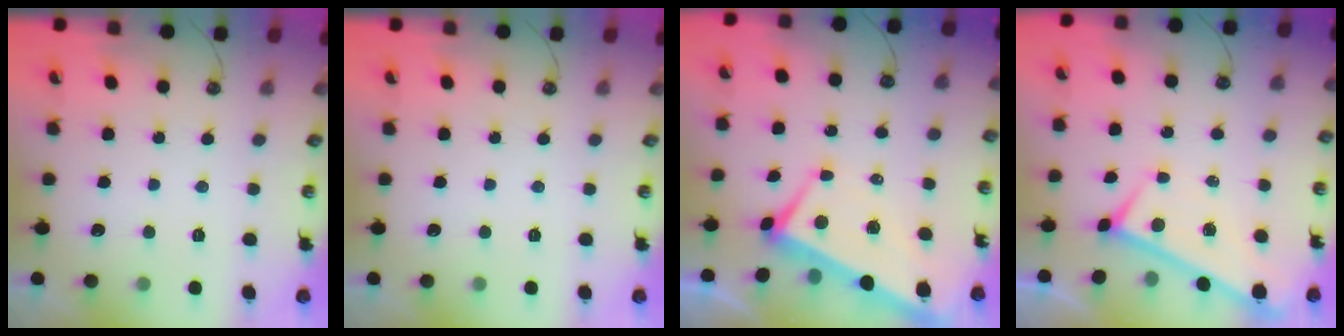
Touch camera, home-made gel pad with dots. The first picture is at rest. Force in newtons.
{"total": 0.0}
{"total": 1.4, "press": 1.0, "slide": 1.0}
{"total": 0.0}